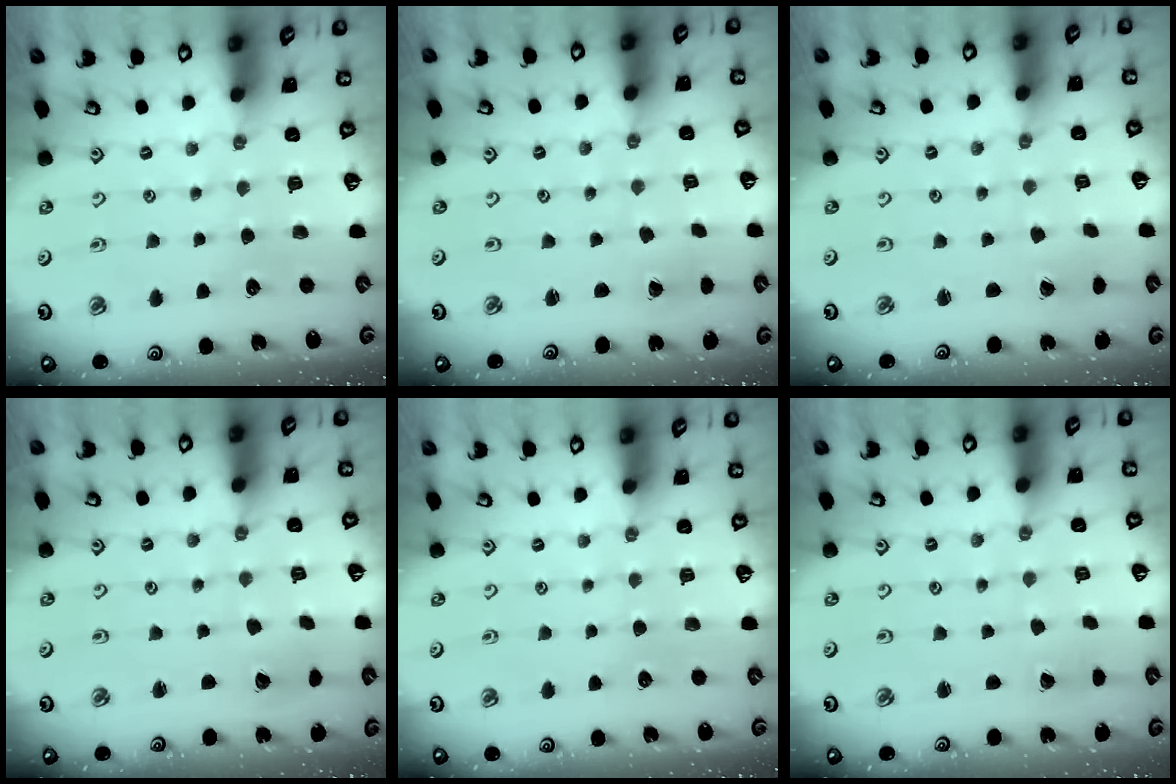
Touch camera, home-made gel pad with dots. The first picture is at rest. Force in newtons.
{"total": 0.7, "press": 0.7, "slide": 0.0}
{"total": 0.0}
{"total": 2.2, "press": 2.2, "slide": 0.1}
{"total": 0.0}
{"total": 2.1, "press": 2.1, "slide": 0.1}